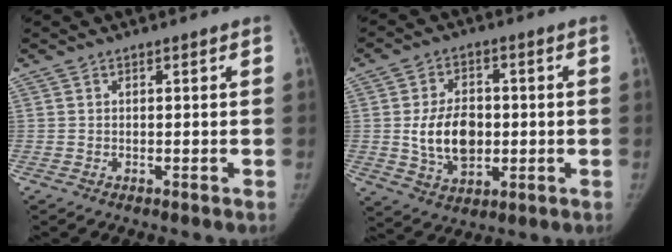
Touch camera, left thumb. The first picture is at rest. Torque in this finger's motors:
{"motor_torque": [1.27, 1.34, 0.61, -0.35, 0.16]}